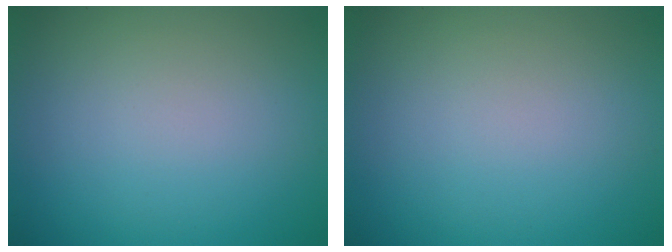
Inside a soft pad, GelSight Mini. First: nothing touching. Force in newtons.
{"total": 0.0}